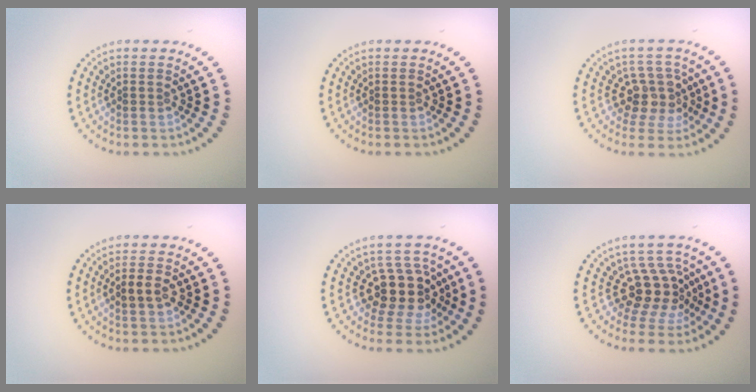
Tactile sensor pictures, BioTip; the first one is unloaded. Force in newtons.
{"total": 0.0}
{"total": 3.6, "press": 2.8, "slide": 2.3}
{"total": 1.8, "press": 1.8, "slide": 0.1}
{"total": 4.0, "press": 3.2, "slide": 2.3}
{"total": 3.9, "press": 2.8, "slide": 2.8}